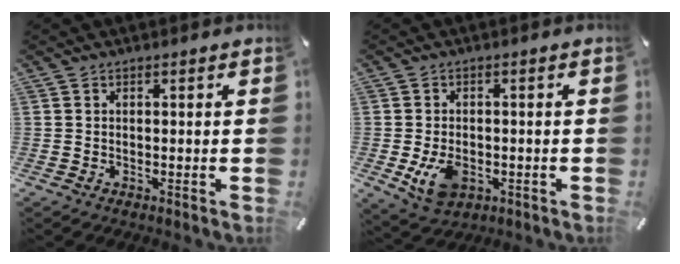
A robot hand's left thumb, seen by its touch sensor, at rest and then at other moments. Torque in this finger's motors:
{"motor_torque": [0.17, 0.72, 0.09, 0.07, 0.11]}